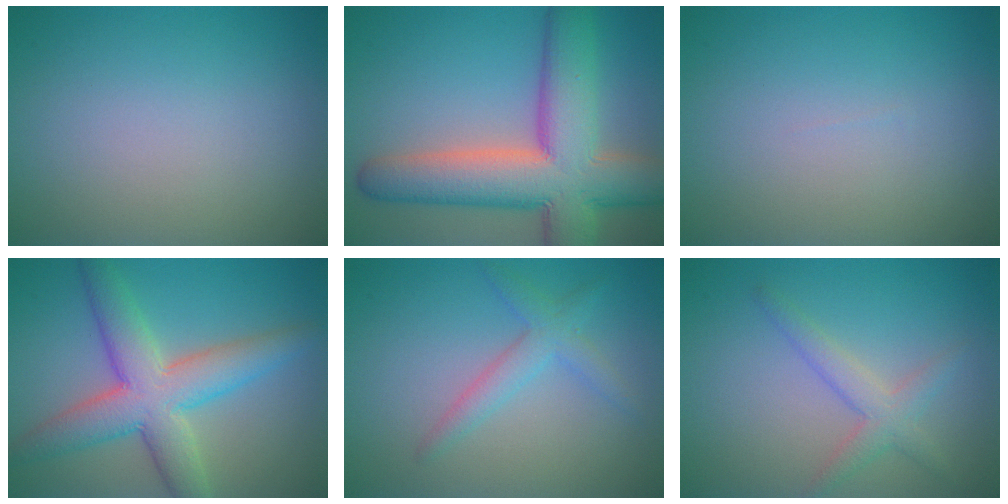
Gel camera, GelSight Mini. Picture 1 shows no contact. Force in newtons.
{"total": 12.0, "press": 12.0, "slide": 0.8}
{"total": 0.0}
{"total": 7.4, "press": 7.3, "slide": 0.3}
{"total": 2.5, "press": 2.5, "slide": 0.1}
{"total": 2.6, "press": 2.6, "slide": 0.1}